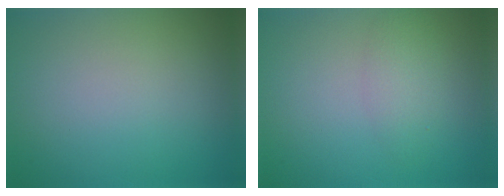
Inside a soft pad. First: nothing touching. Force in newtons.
{"total": 2.1, "press": 2.1, "slide": 0.1}